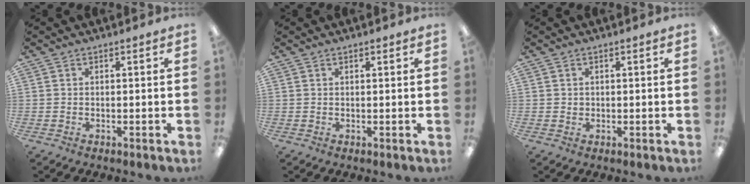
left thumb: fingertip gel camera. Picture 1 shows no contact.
{"total": 0.7, "force": [0.5, 0.2, 0.4], "torque": [-0.009, 0.002, 0.009]}
{"total": 0.8, "force": [0.3, 0.8, 0.1], "torque": [-0.003, 0.004, 0.006]}